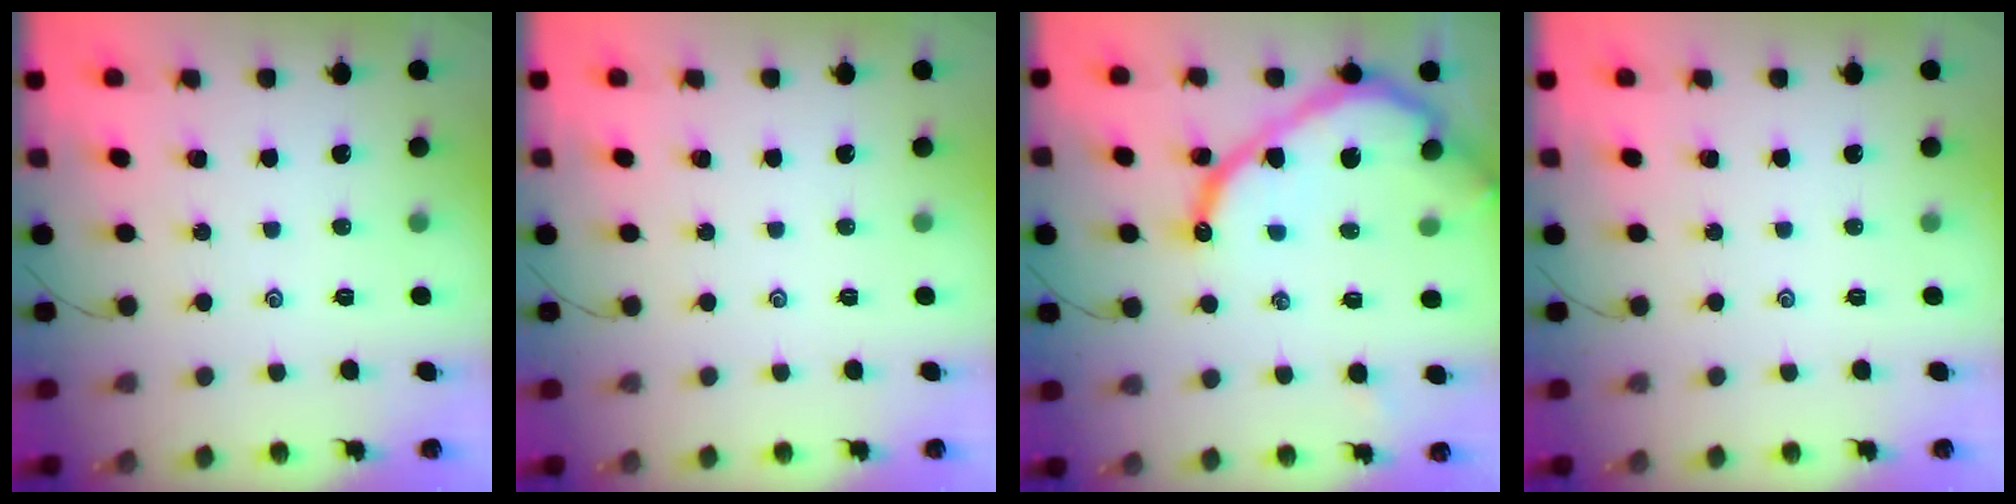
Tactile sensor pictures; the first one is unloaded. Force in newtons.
{"total": 0.0}
{"total": 15.1, "press": 15.0, "slide": 1.8}
{"total": 0.0}